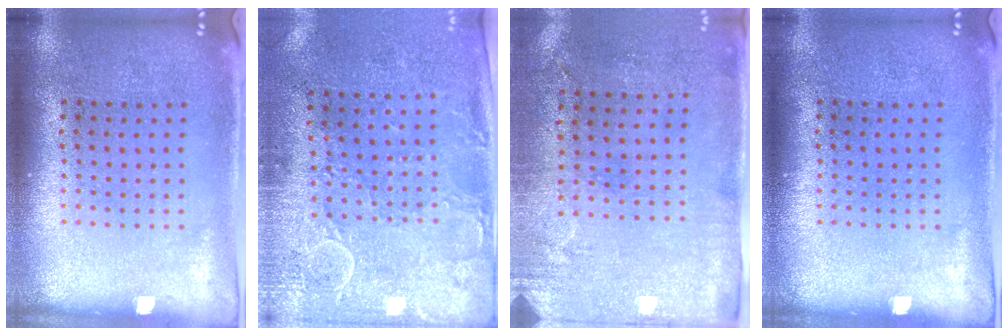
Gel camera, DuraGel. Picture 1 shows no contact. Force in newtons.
{"total": 3.0, "press": 2.4, "slide": 1.8}
{"total": 2.9, "press": 2.4, "slide": 1.7}
{"total": 0.0}